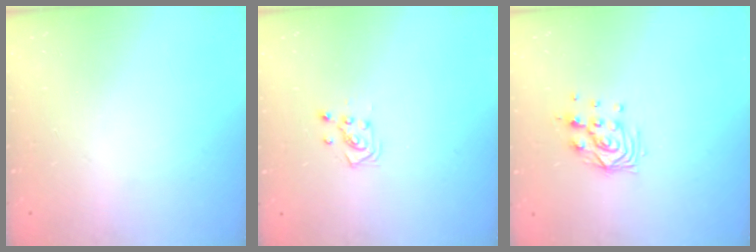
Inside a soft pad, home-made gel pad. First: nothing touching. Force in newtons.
{"total": 3.3, "press": 3.2, "slide": 0.5}
{"total": 9.5, "press": 9.5, "slide": 0.7}